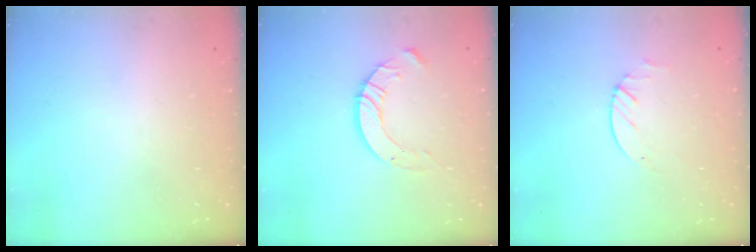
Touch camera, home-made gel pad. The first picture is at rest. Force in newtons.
{"total": 6.9, "press": 6.9, "slide": 0.4}
{"total": 2.0, "press": 2.0, "slide": 0.2}